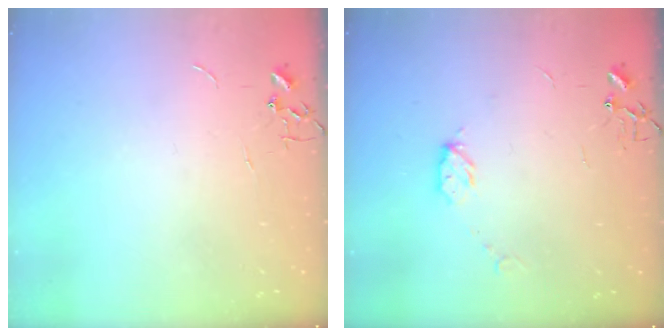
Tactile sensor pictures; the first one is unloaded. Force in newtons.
{"total": 5.8, "press": 5.8, "slide": 0.7}